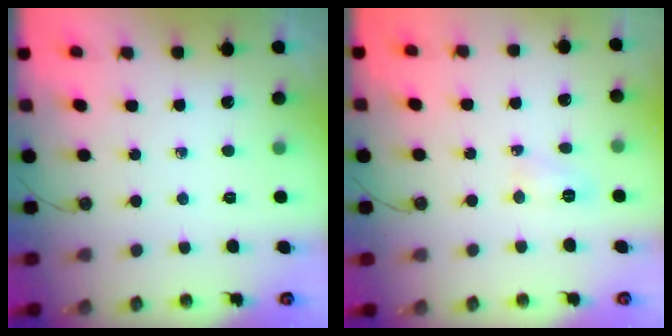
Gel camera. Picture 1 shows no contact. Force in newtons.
{"total": 3.7, "press": 3.6, "slide": 0.7}